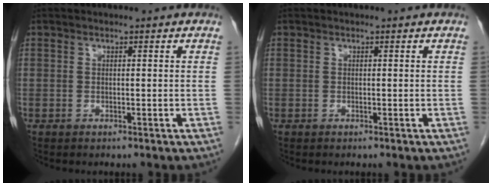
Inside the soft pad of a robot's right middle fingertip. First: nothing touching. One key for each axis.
{"total": 0.0}